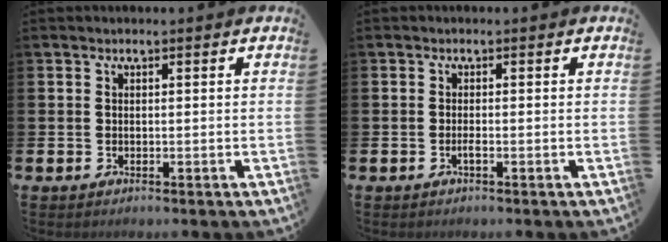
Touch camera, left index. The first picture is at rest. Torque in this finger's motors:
{"motor_torque": [0.04, 0.04, 0.00, 0.02]}